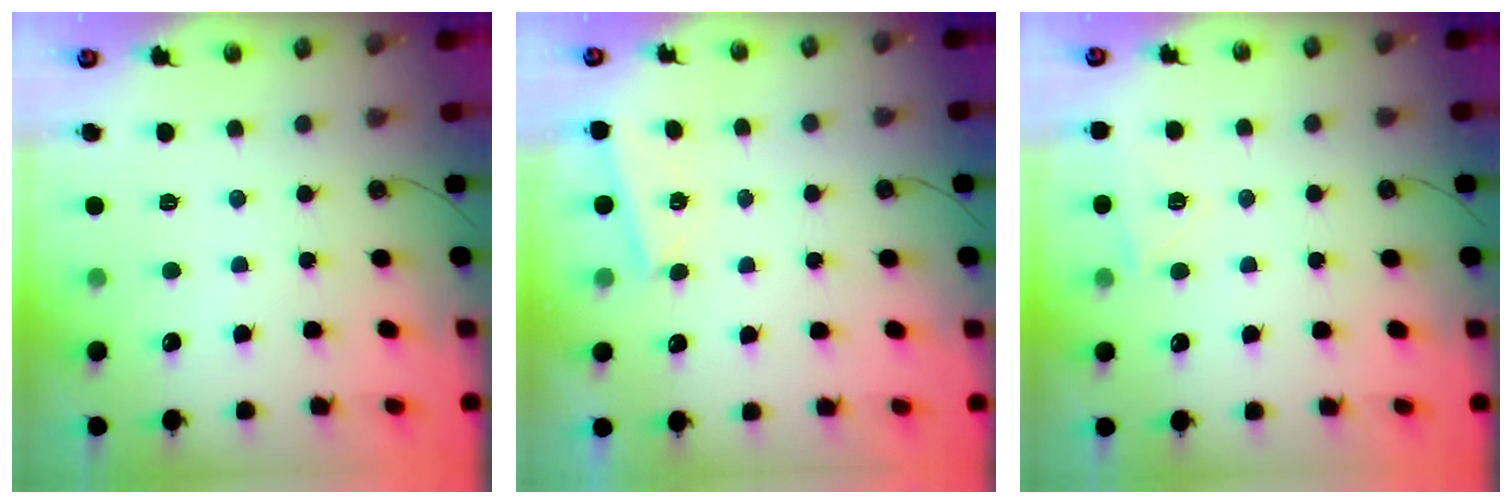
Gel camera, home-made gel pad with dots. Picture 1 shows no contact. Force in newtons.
{"total": 2.9, "press": 2.4, "slide": 1.5}
{"total": 4.9, "press": 4.9, "slide": 0.3}